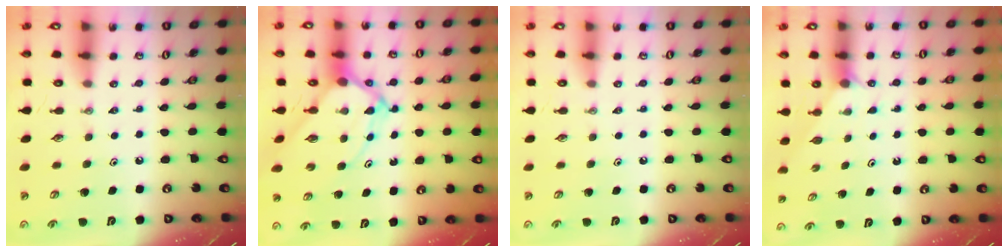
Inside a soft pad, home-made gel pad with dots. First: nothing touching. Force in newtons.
{"total": 8.8, "press": 8.7, "slide": 0.8}
{"total": 0.0}
{"total": 1.1, "press": 1.1, "slide": 0.2}